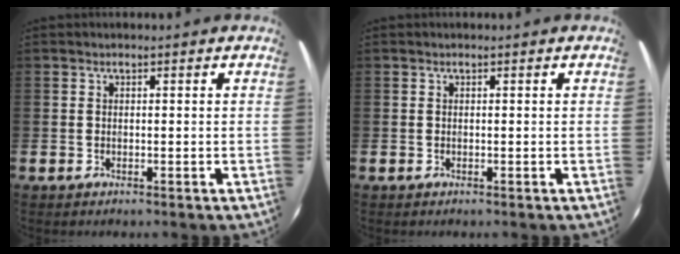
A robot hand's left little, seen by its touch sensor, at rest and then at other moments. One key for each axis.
{"total": 0.0}